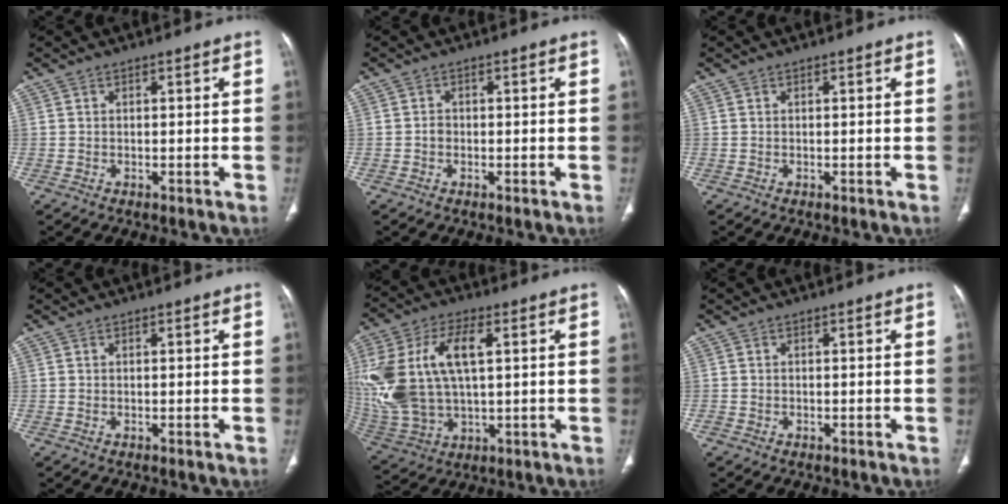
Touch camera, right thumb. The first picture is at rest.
{"total": 1.2, "force": [-0.3, 1.0, 0.5], "torque": [-0.004, 0.005, -0.008]}
{"total": 0.0}
{"total": 0.0}
{"total": 21.7, "force": [4.0, 11.7, 17.8], "torque": [-0.392, 0.003, 0.082]}
{"total": 0.6, "force": [-0.3, 0.5, 0.1], "torque": [-0.004, 0.003, -0.007]}